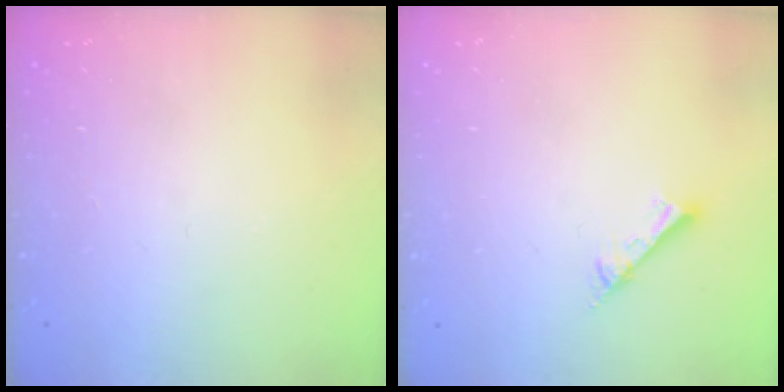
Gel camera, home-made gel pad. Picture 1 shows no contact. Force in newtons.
{"total": 3.7, "press": 3.7, "slide": 0.3}